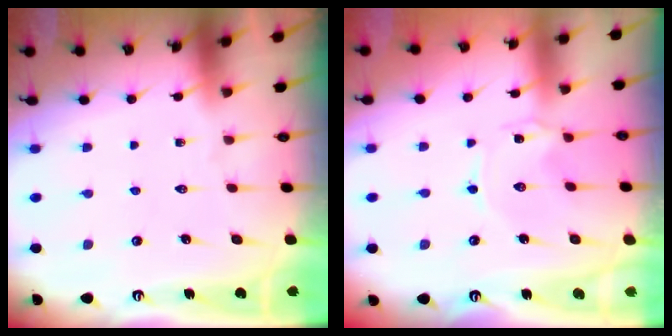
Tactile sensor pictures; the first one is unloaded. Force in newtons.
{"total": 0.8, "press": 0.8, "slide": 0.1}